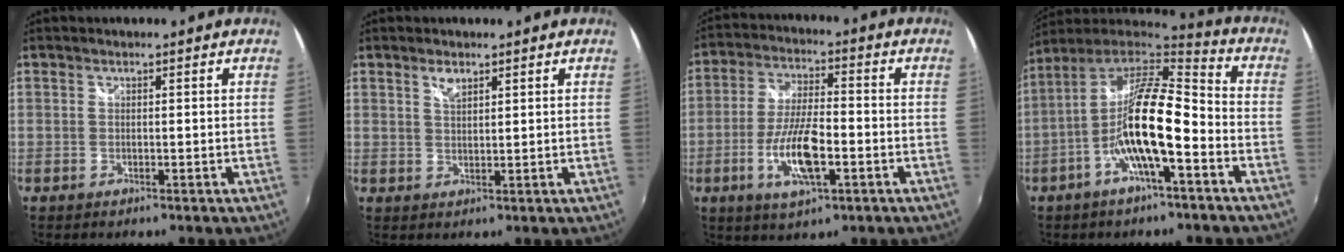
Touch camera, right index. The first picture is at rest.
{"total": 2.3, "force": [1.5, 1.0, 1.3], "torque": [-0.020, 0.001, 0.028]}
{"total": 11.2, "force": [-3.9, 3.3, 10.0], "torque": [-0.201, -0.007, -0.073]}
{"total": 16.0, "force": [-5.3, 3.7, 14.6], "torque": [-0.274, -0.001, -0.109]}